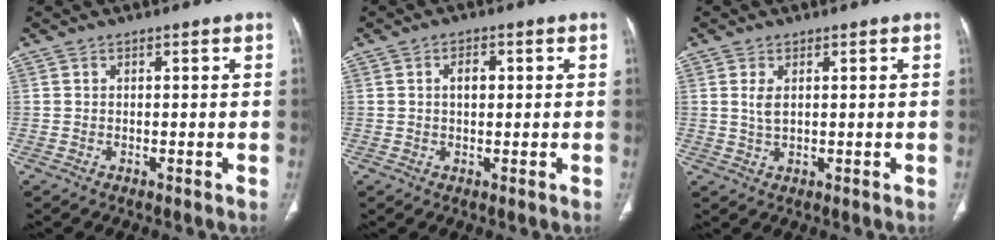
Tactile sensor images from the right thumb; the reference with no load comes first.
{"total": 2.9, "force": [0.5, 1.7, 2.3], "torque": [-0.033, 0.004, 0.007]}
{"total": 2.9, "force": [0.7, 1.5, 2.4], "torque": [-0.051, -0.002, 0.019]}